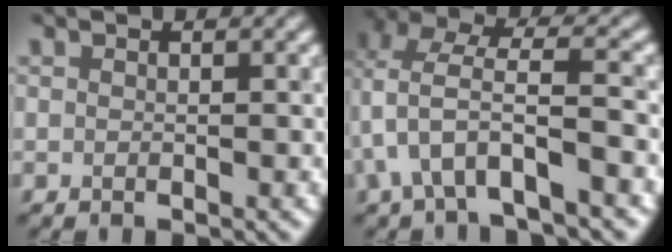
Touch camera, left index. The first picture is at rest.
{"total": 6.2, "force": [-1.8, 2.6, 5.3], "torque": [-0.104, 0.011, -0.037]}